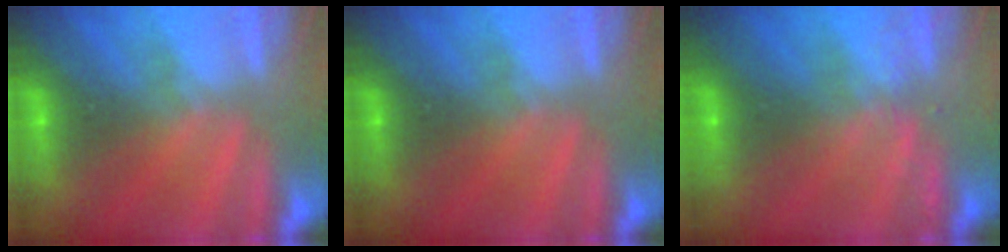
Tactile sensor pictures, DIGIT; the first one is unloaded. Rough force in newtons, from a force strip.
{"total": 0.0}
{"total": 2.2}